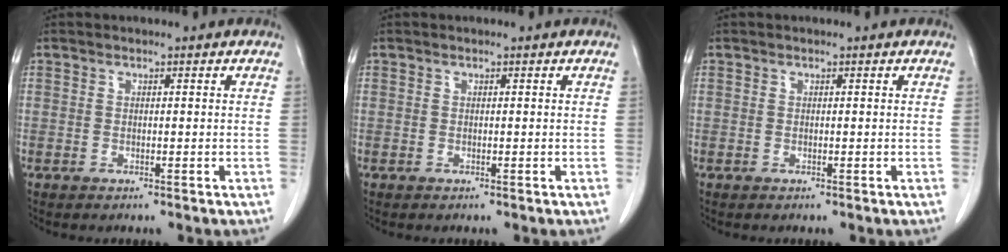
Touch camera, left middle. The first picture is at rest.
{"total": 0.0}
{"total": 0.0}